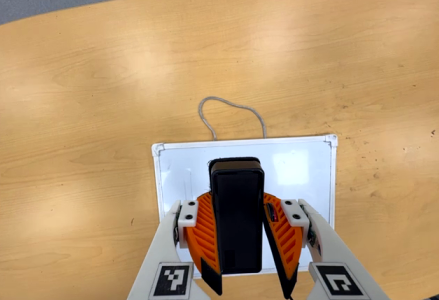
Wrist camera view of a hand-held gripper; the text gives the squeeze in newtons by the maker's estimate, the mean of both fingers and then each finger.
{"total": 10.0, "left": 10.1, "right": 10.0}